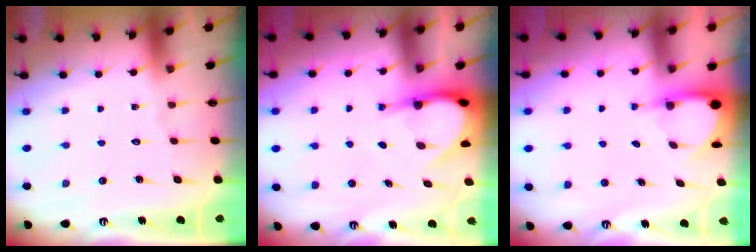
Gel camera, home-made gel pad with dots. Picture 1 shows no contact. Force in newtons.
{"total": 5.8, "press": 5.8, "slide": 0.8}
{"total": 3.4, "press": 3.4, "slide": 0.2}